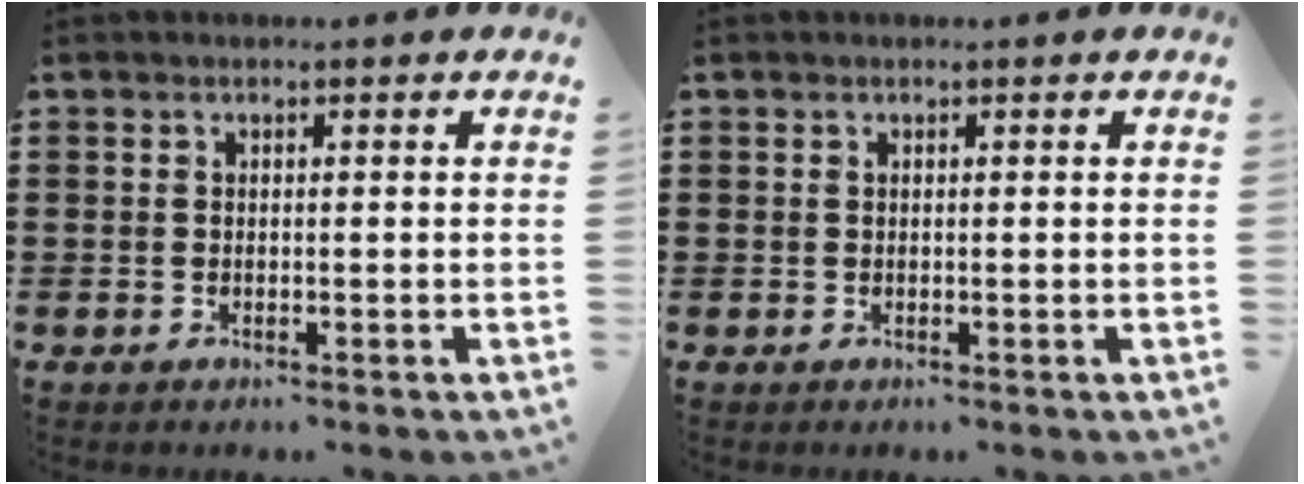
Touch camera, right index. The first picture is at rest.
{"total": 0.0}